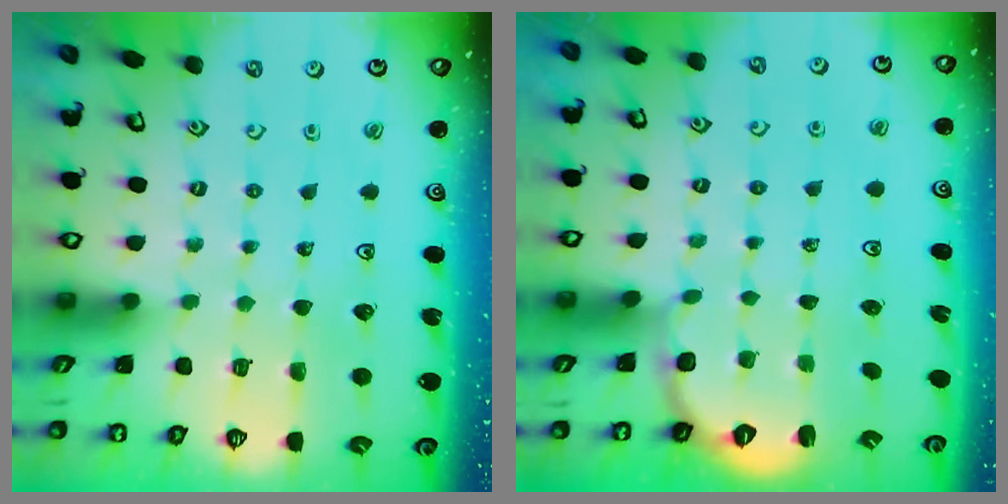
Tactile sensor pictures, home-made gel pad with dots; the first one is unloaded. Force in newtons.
{"total": 2.4, "press": 1.9, "slide": 1.5}